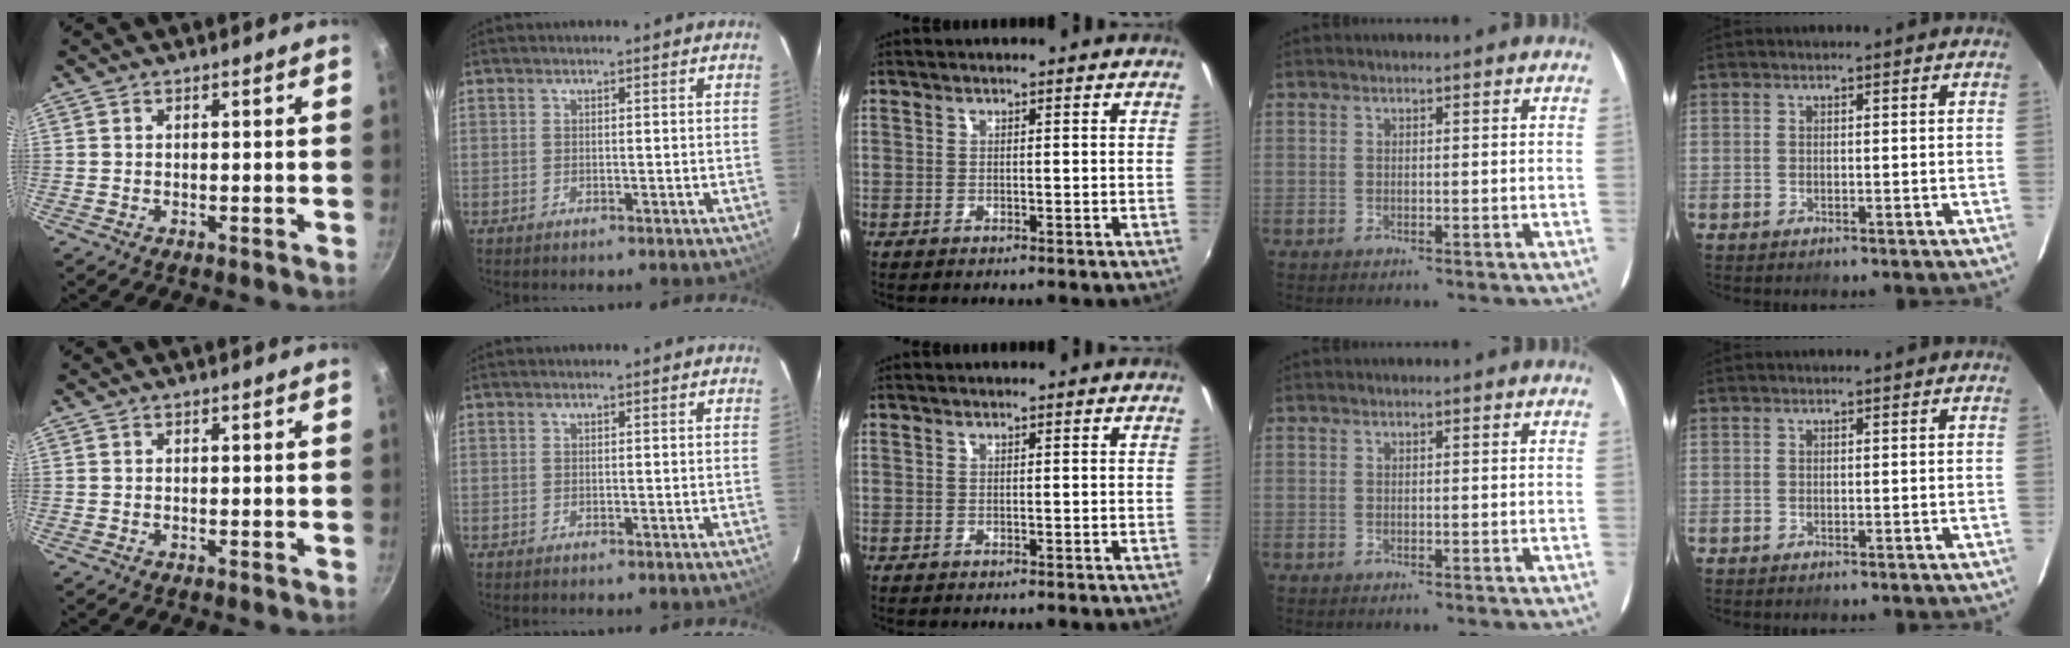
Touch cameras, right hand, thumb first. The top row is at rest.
{}